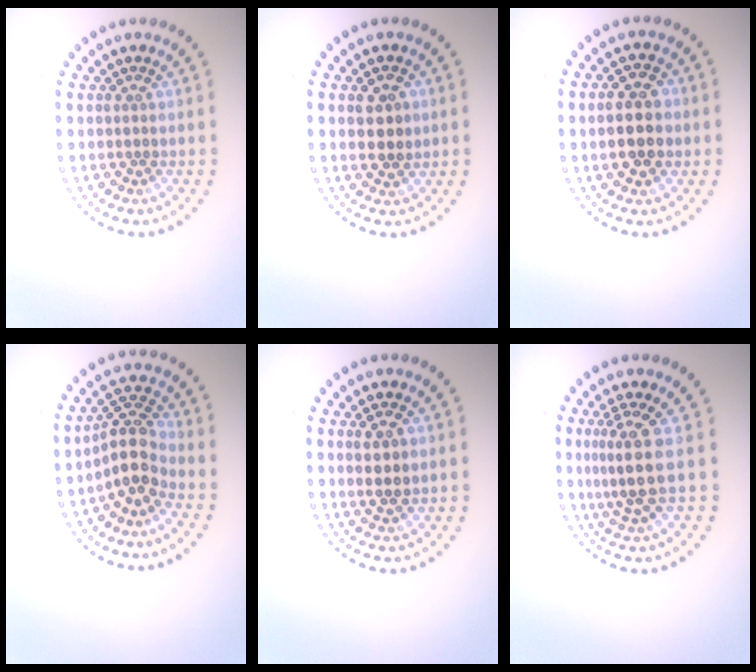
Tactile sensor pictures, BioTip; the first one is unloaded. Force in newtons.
{"total": 2.6, "press": 2.5, "slide": 0.3}
{"total": 4.0, "press": 4.0, "slide": 0.2}
{"total": 3.8, "press": 2.9, "slide": 2.5}
{"total": 2.3, "press": 2.2, "slide": 0.6}
{"total": 3.2, "press": 2.4, "slide": 2.1}